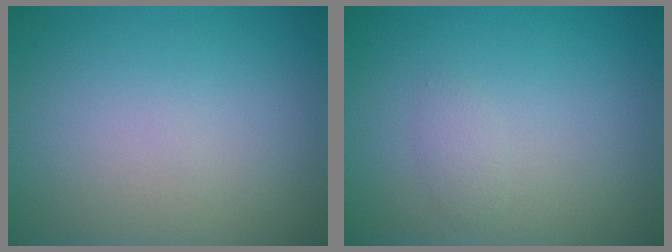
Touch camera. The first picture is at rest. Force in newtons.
{"total": 0.8, "press": 0.8, "slide": 0.0}